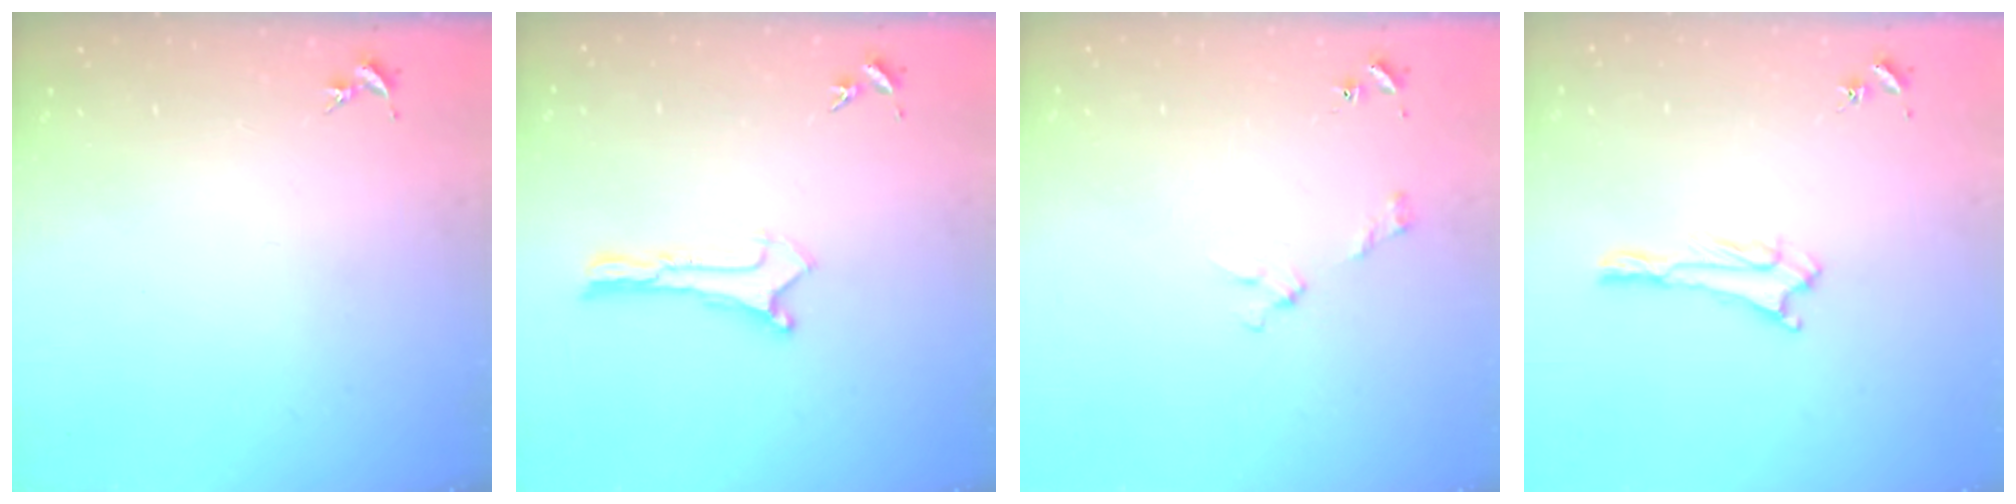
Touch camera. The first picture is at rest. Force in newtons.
{"total": 0.0}
{"total": 2.7, "press": 2.6, "slide": 0.3}
{"total": 1.7, "press": 1.7, "slide": 0.2}